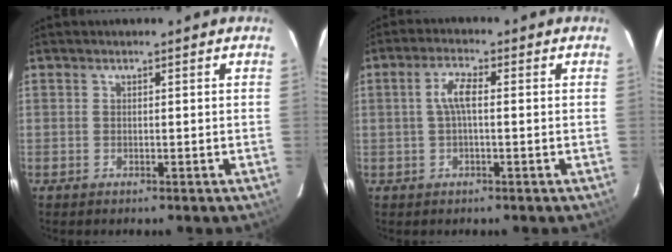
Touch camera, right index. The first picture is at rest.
{"total": 3.8, "force": [0.1, 1.0, 3.7], "torque": [-0.074, 0.009, 0.003]}